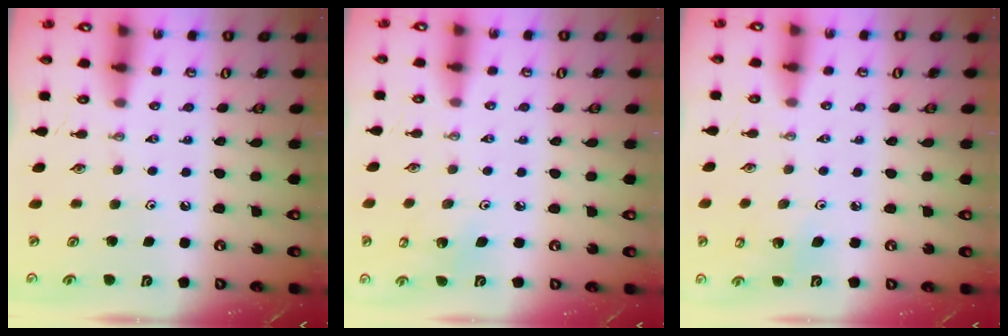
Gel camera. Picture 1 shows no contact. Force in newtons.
{"total": 3.8, "press": 3.8, "slide": 0.3}
{"total": 4.1, "press": 3.7, "slide": 1.8}